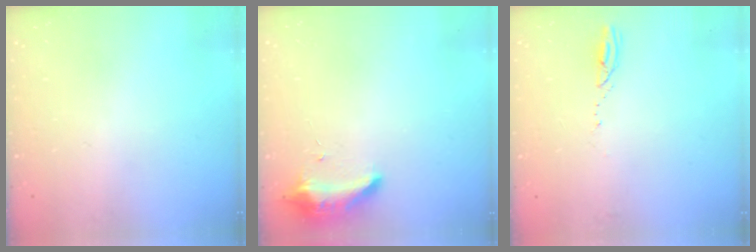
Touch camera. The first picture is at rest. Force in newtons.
{"total": 8.8, "press": 8.8, "slide": 0.6}
{"total": 2.3, "press": 2.3, "slide": 0.3}